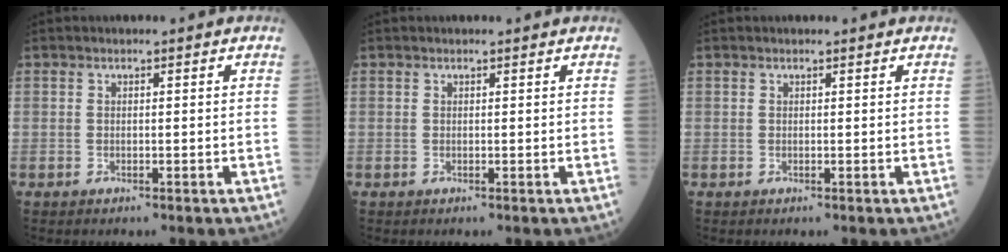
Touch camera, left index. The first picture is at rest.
{"total": 0.0}
{"total": 0.0}